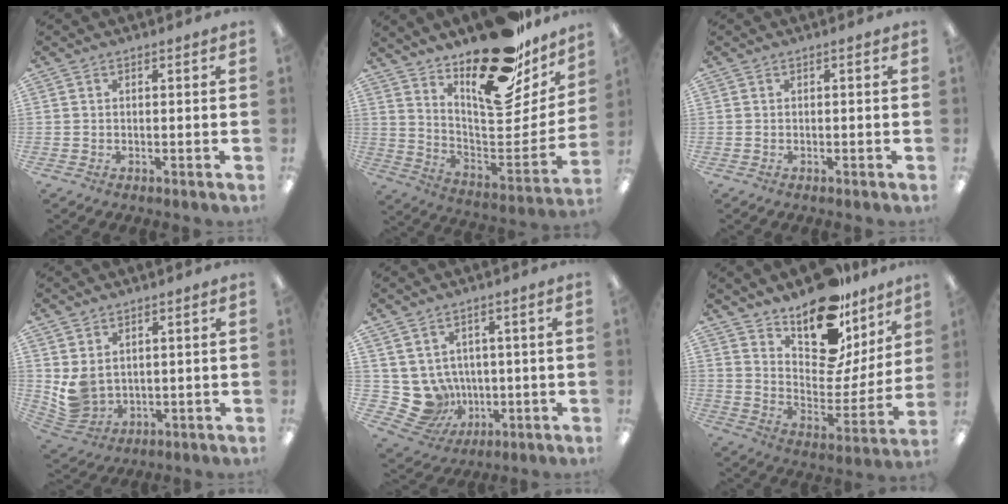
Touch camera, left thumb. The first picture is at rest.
{"total": 25.1, "force": [18.0, 10.2, 14.3], "torque": [-0.169, -0.135, 0.303]}
{"total": 0.0}
{"total": 6.2, "force": [2.7, 4.8, 2.7], "torque": [-0.074, -0.009, 0.057]}
{"total": 8.2, "force": [0.8, 8.0, 1.9], "torque": [-0.078, -0.024, 0.025]}
{"total": 18.4, "force": [14.0, 8.3, 8.5], "torque": [-0.130, -0.112, 0.245]}